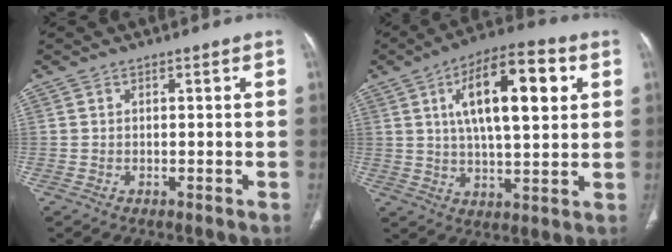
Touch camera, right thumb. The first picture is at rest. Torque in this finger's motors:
{"motor_torque": [0.63, 4.37, 2.09, 0.51, 0.27]}